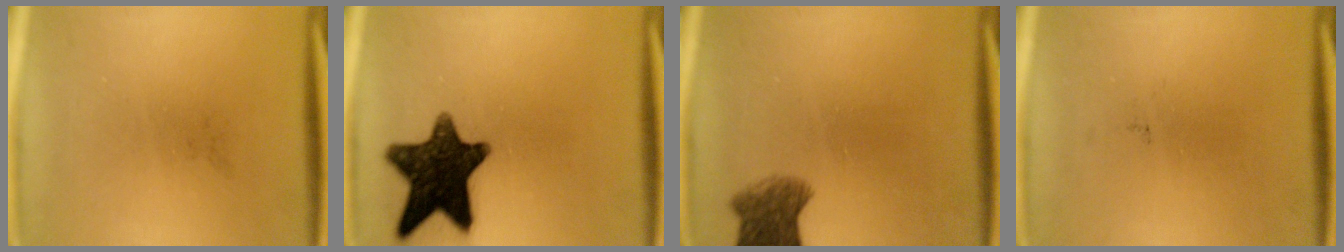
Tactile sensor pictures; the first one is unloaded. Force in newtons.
{"total": 14.3}
{"total": 5.0}
{"total": 0.0}